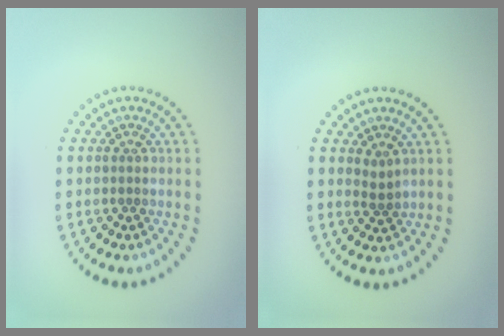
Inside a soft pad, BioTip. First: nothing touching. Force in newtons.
{"total": 1.1, "press": 0.8, "slide": 0.8}